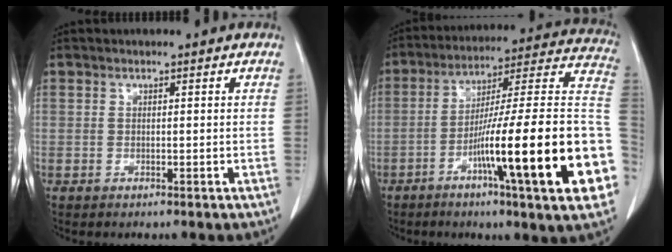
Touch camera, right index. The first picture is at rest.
{"total": 27.5, "force": [-8.0, 1.1, 26.3], "torque": [-0.295, -0.001, -0.130]}